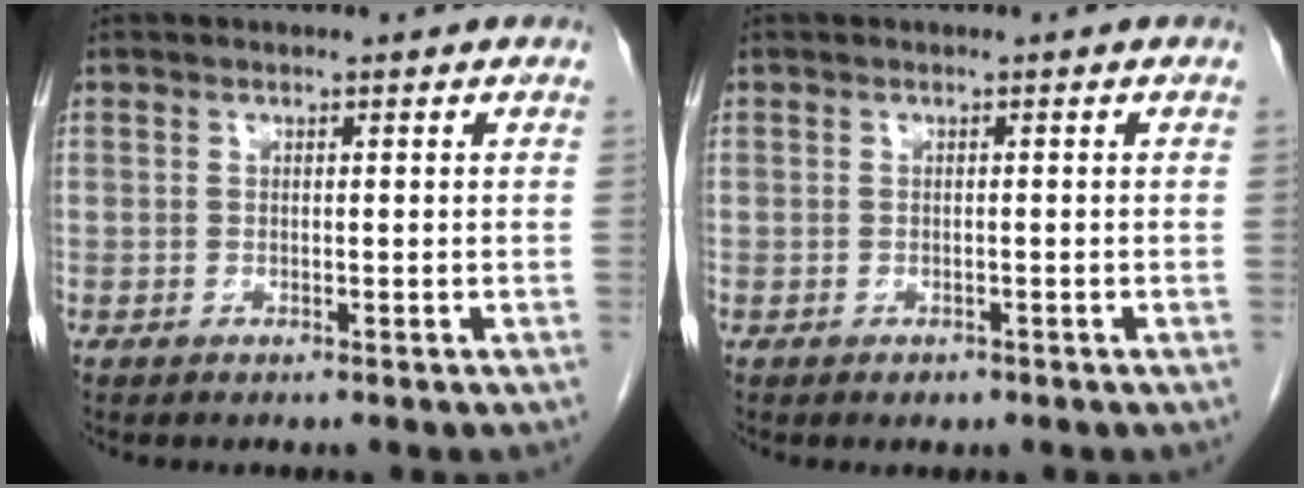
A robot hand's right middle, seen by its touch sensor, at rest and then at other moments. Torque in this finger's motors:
{"motor_torque": [0.24, -0.38, 0.04, 0.00]}